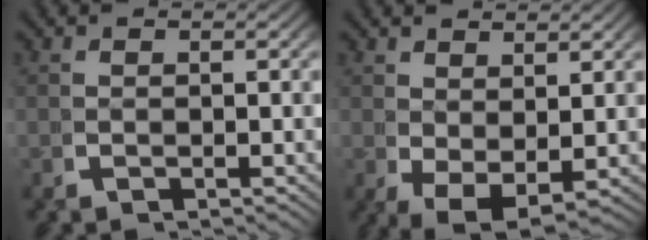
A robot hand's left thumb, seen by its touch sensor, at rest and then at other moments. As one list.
[{"total": 4.3, "force": [-0.8, 2.9, 3.1], "torque": [-0.070, -0.036, 0.013]}]